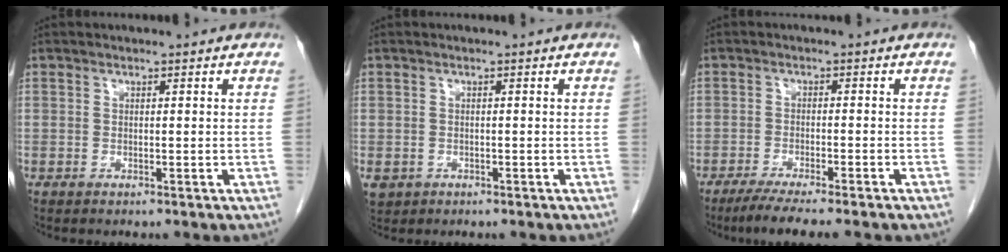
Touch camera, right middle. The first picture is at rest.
{"total": 2.9, "force": [-1.3, 2.5, 0.8], "torque": [-0.014, 0.000, -0.016]}
{"total": 7.6, "force": [-6.1, 0.2, 4.5], "torque": [-0.062, -0.016, -0.094]}